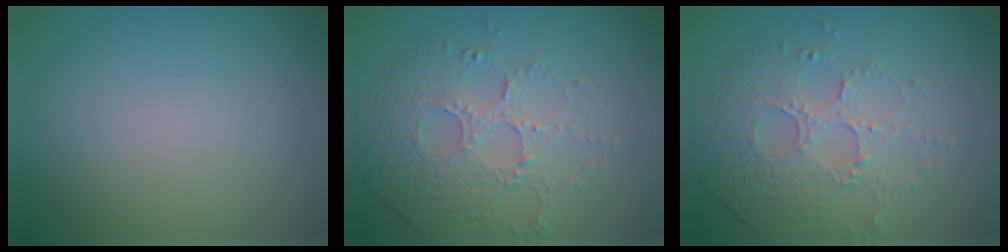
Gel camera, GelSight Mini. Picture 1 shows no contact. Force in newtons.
{"total": 5.0, "press": 3.6, "slide": 3.4}
{"total": 5.0, "press": 3.5, "slide": 3.6}